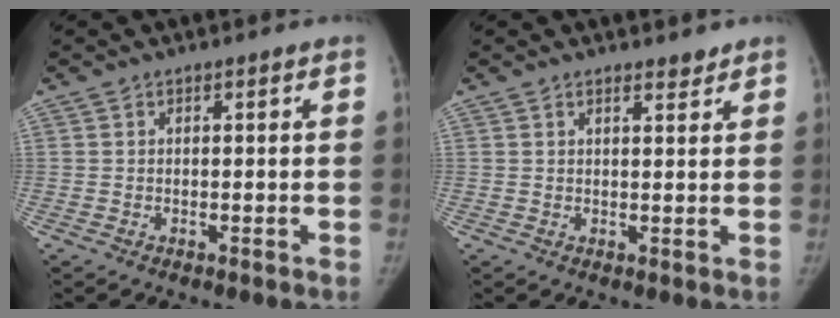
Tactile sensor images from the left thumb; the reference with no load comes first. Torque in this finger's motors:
{"motor_torque": [0.02, 0.02, -0.31, 0.12, -0.01]}